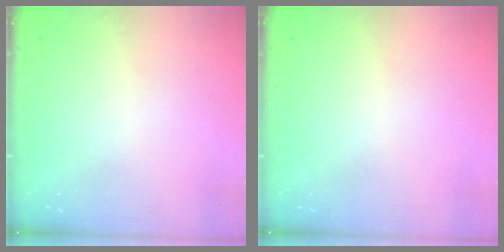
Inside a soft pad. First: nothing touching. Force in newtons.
{"total": 0.0}